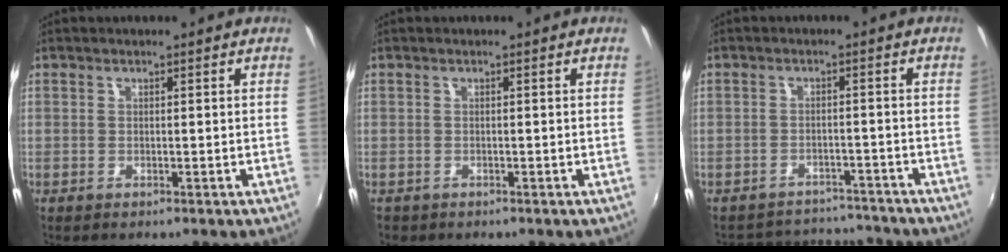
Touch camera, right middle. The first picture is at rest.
{"total": 1.0, "force": [-0.7, 0.7, 0.2], "torque": [-0.008, -0.004, -0.011]}
{"total": 10.5, "force": [-9.6, 3.8, 1.8], "torque": [-0.050, 0.025, -0.124]}